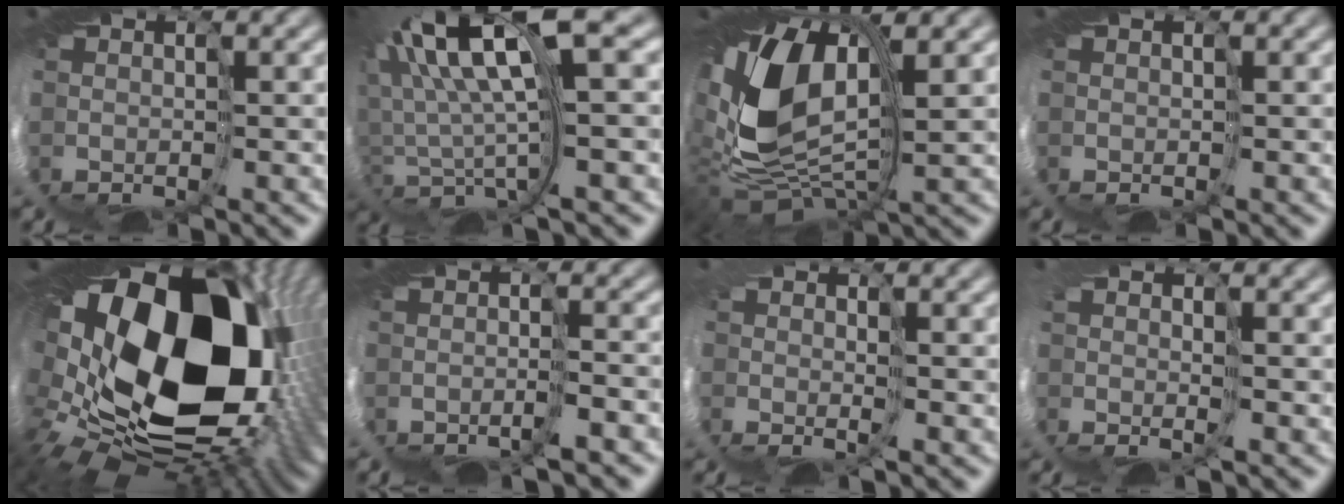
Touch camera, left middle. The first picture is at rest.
{"total": 10.6, "force": [4.8, 2.6, 9.2], "torque": [-0.201, 0.010, 0.090]}
{"total": 10.5, "force": [1.9, 5.8, 8.5], "torque": [-0.215, -0.013, 0.030]}
{"total": 0.0}
{"total": 18.9, "force": [1.7, 13.0, 13.6], "torque": [-0.302, -0.058, 0.062]}
{"total": 3.1, "force": [-2.4, -0.2, 1.9], "torque": [-0.031, -0.002, -0.029]}
{"total": 1.6, "force": [-0.3, 0.8, 1.4], "torque": [-0.038, -0.010, -0.001]}
{"total": 1.0, "force": [-0.2, 0.1, 1.0], "torque": [-0.031, -0.009, -0.004]}